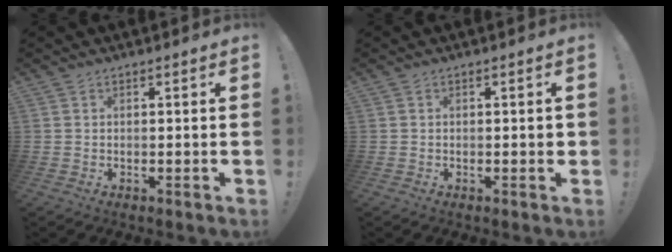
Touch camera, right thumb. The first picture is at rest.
{"total": 1.0, "force": [0.1, 0.5, 0.8], "torque": [-0.006, 0.002, 0.000]}